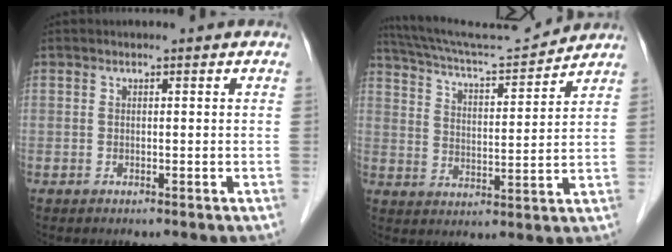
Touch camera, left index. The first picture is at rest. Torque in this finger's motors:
{"motor_torque": [0.89, -1.25, 0.19, 0.02]}